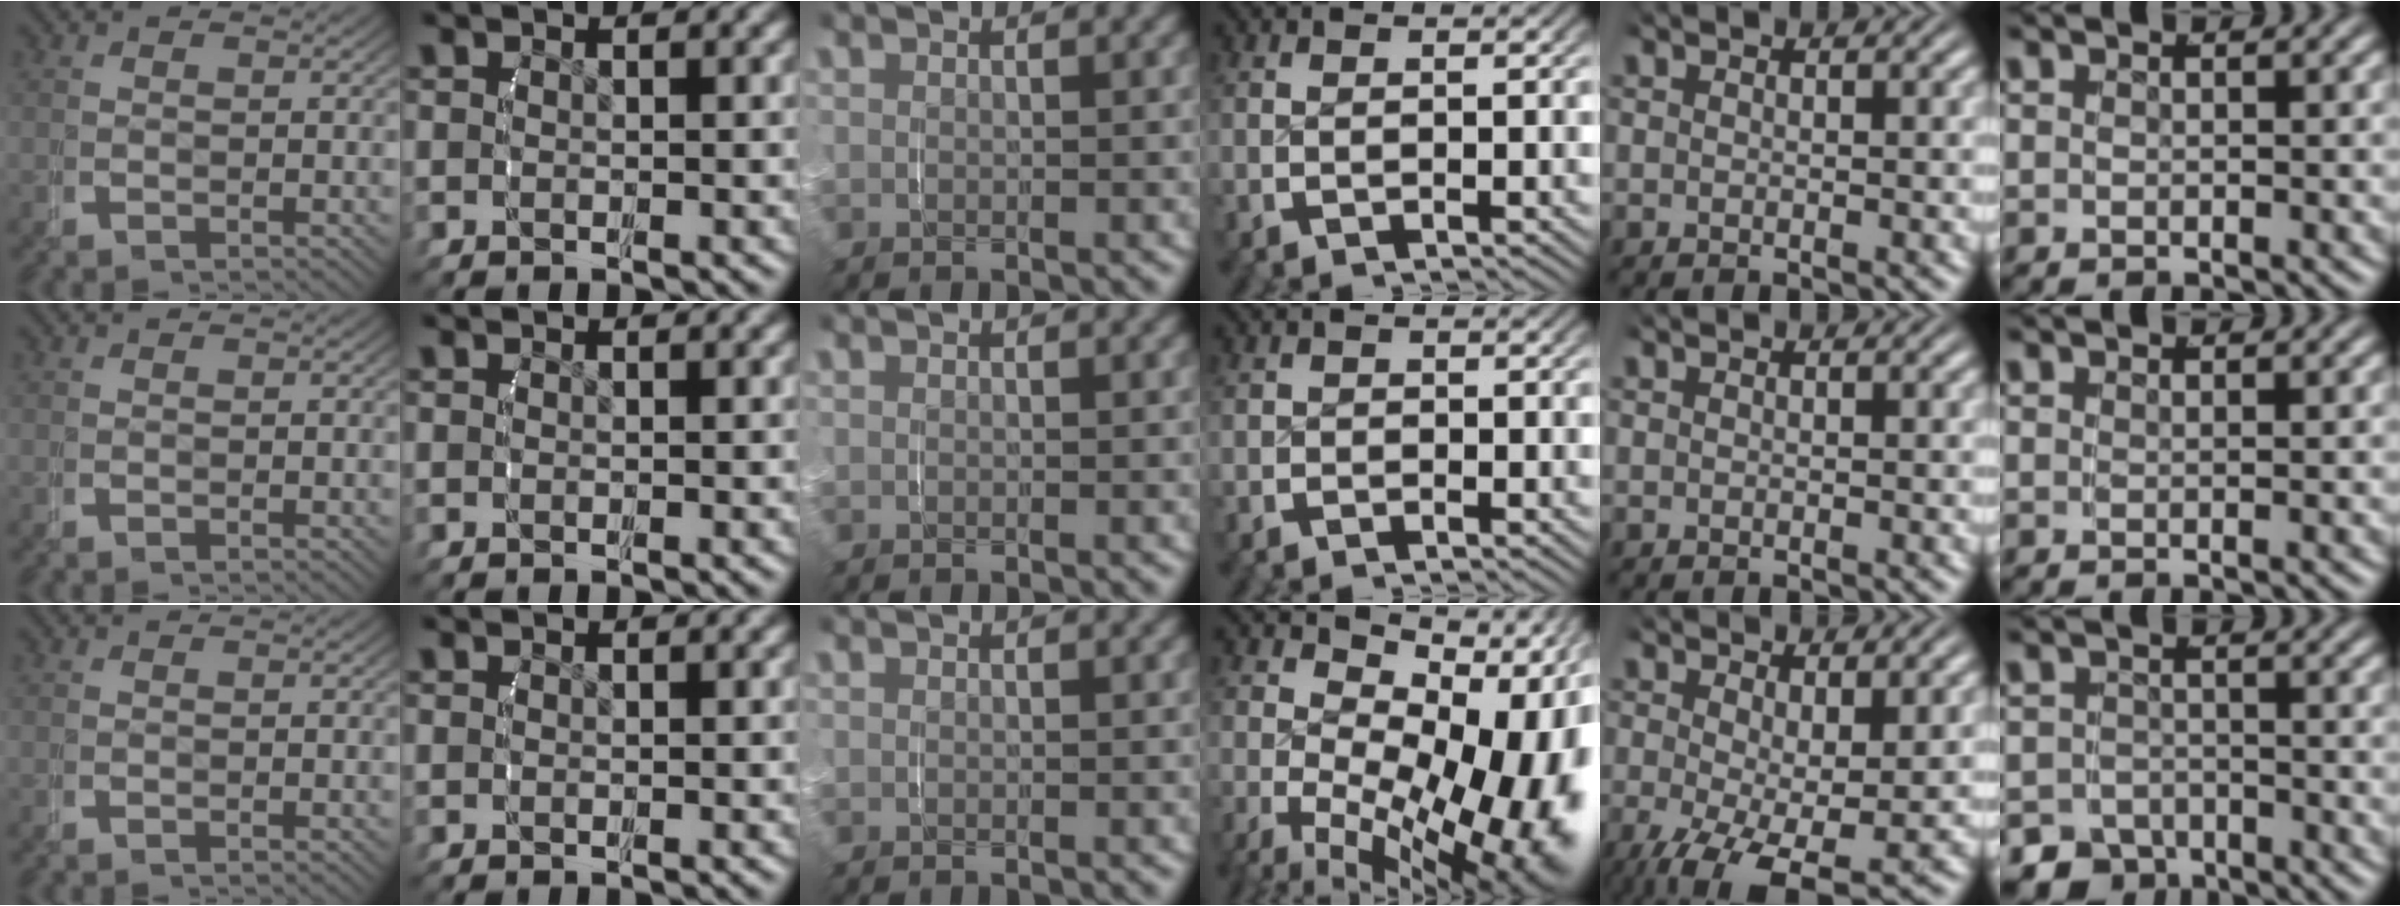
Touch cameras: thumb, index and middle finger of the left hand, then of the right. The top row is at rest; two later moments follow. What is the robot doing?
{"motion": "grasp_and_lifting", "object": "router"}